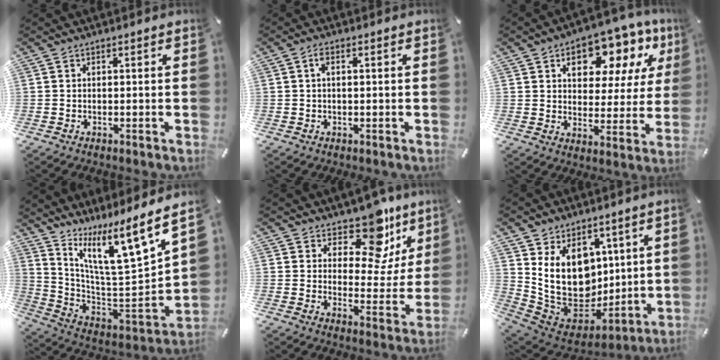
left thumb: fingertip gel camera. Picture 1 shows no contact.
{"total": 1.9, "force": [0.3, 0.8, 1.7], "torque": [-0.035, 0.005, 0.004]}
{"total": 14.8, "force": [8.5, 8.4, 8.6], "torque": [-0.116, -0.042, 0.140]}
{"total": 13.2, "force": [10.7, 1.6, 7.6], "torque": [-0.122, -0.126, 0.166]}
{"total": 13.3, "force": [9.6, 6.8, 6.3], "torque": [-0.085, -0.085, 0.167]}
{"total": 17.0, "force": [4.2, 13.9, 8.7], "torque": [-0.192, -0.046, 0.089]}